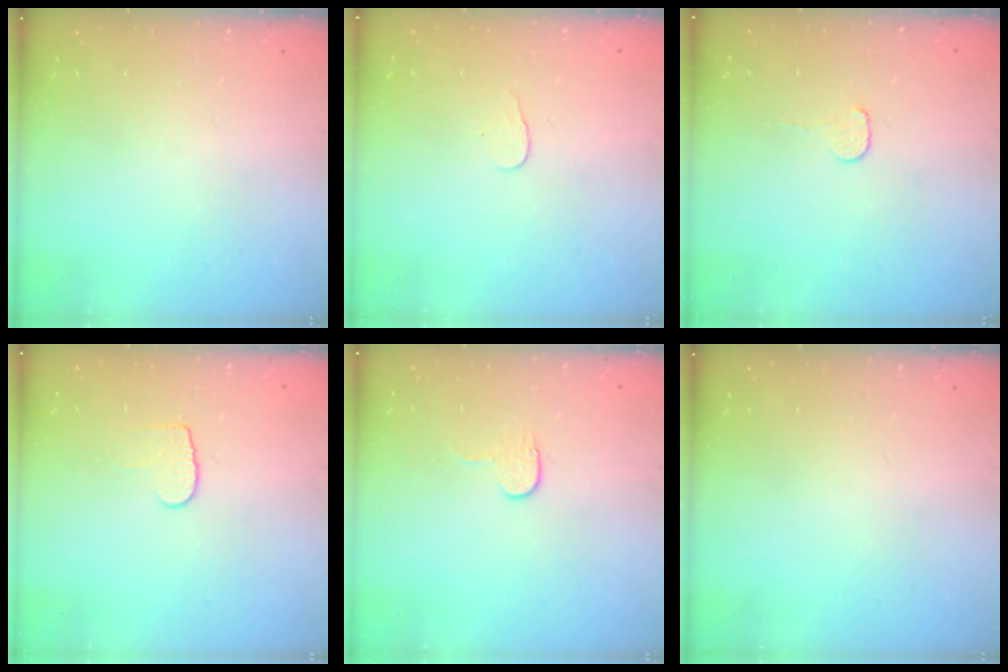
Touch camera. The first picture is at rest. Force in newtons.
{"total": 3.1, "press": 3.1, "slide": 0.3}
{"total": 3.7, "press": 3.6, "slide": 0.3}
{"total": 5.7, "press": 5.6, "slide": 0.5}
{"total": 3.6, "press": 3.6, "slide": 0.4}
{"total": 0.0}